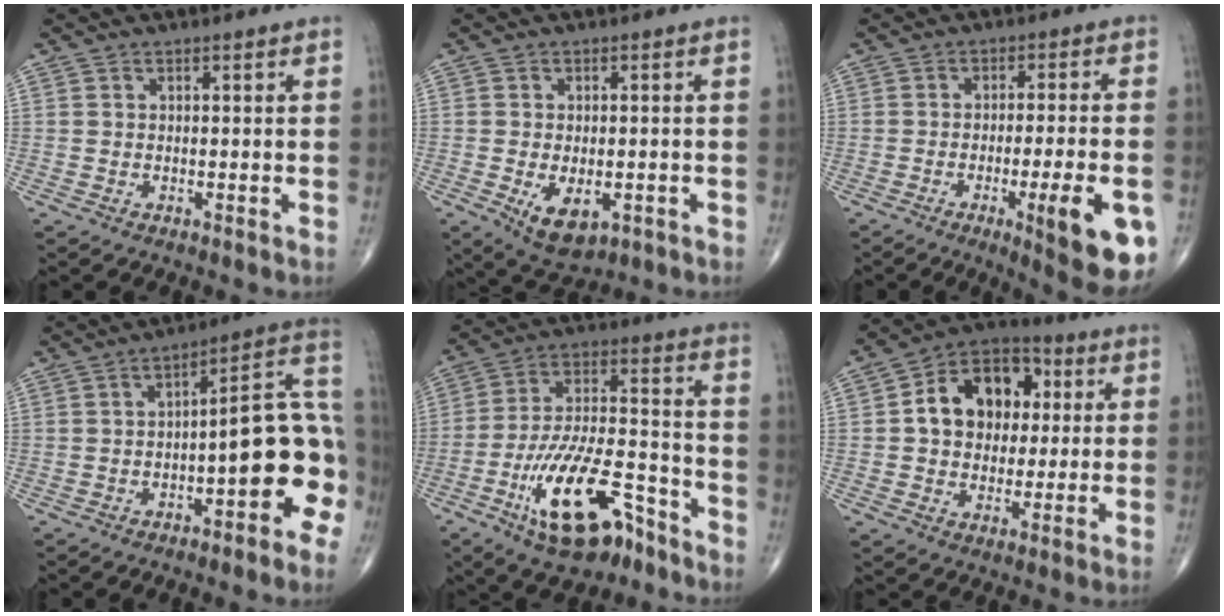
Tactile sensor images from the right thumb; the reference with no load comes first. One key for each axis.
{"total": 7.3, "fx": -2.3, "fy": 4.1, "fz": 5.7, "tx": -0.083, "ty": -0.004, "tz": -0.023}
{"total": 14.2, "fx": -5.3, "fy": 2.7, "fz": 12.9, "tx": -0.147, "ty": 0.003, "tz": -0.064}
{"total": 15.3, "fx": -4.2, "fy": 4.3, "fz": 14.1, "tx": -0.167, "ty": 0.050, "tz": -0.061}
{"total": 18.9, "fx": -10.4, "fy": 7.8, "fz": 13.7, "tx": -0.229, "ty": 0.071, "tz": -0.175}
{"total": 15.1, "fx": 2.4, "fy": 11.2, "fz": 9.8, "tx": -0.110, "ty": 0.017, "tz": 0.029}